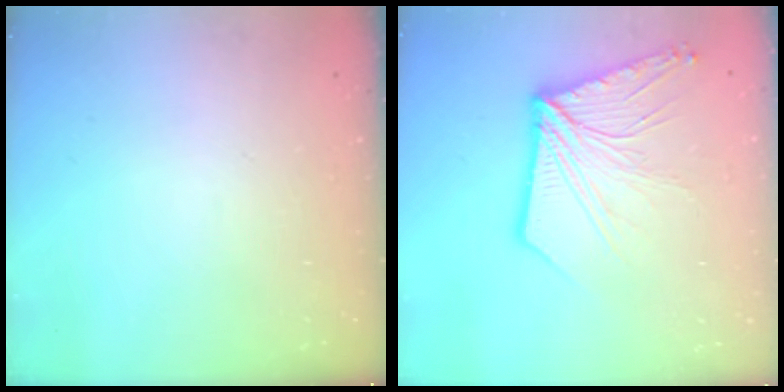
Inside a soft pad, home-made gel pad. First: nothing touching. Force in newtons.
{"total": 15.9, "press": 15.9, "slide": 1.3}